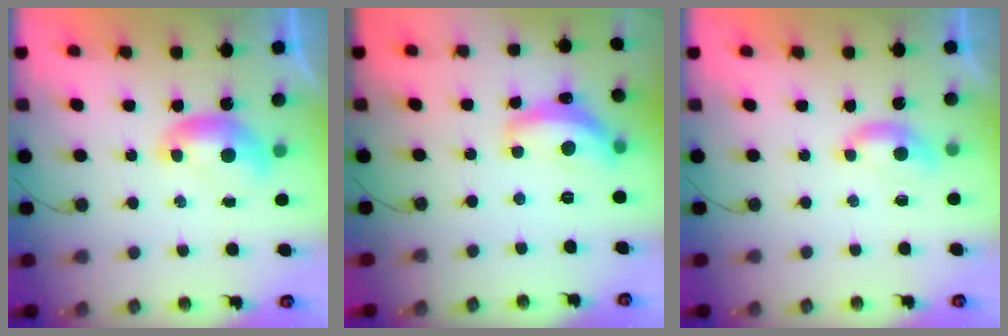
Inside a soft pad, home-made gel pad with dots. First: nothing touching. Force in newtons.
{"total": 8.3, "press": 8.3, "slide": 0.5}
{"total": 1.7, "press": 1.6, "slide": 0.6}